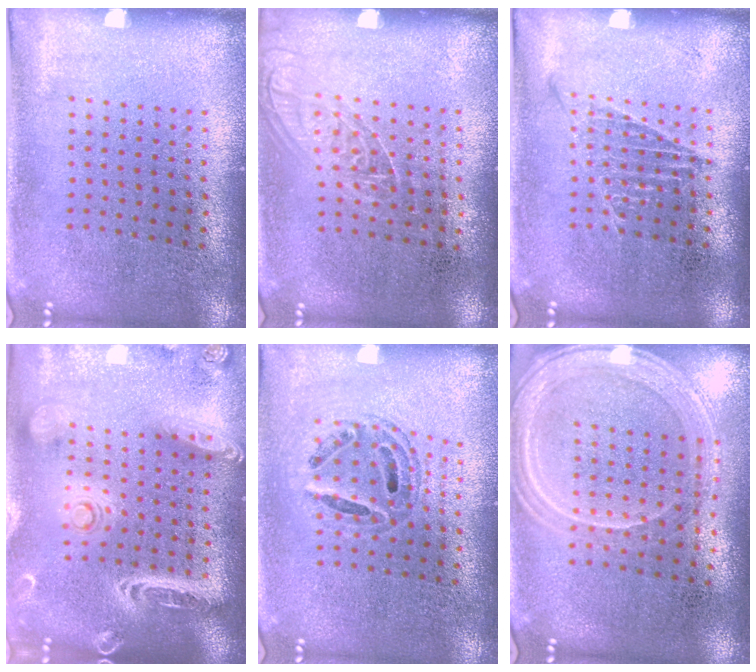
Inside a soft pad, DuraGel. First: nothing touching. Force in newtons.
{"total": 1.2, "press": 1.1, "slide": 0.5}
{"total": 1.0, "press": 1.0, "slide": 0.2}
{"total": 2.8, "press": 2.5, "slide": 1.4}
{"total": 0.6, "press": 0.6, "slide": 0.2}
{"total": 1.3, "press": 1.3, "slide": 0.1}